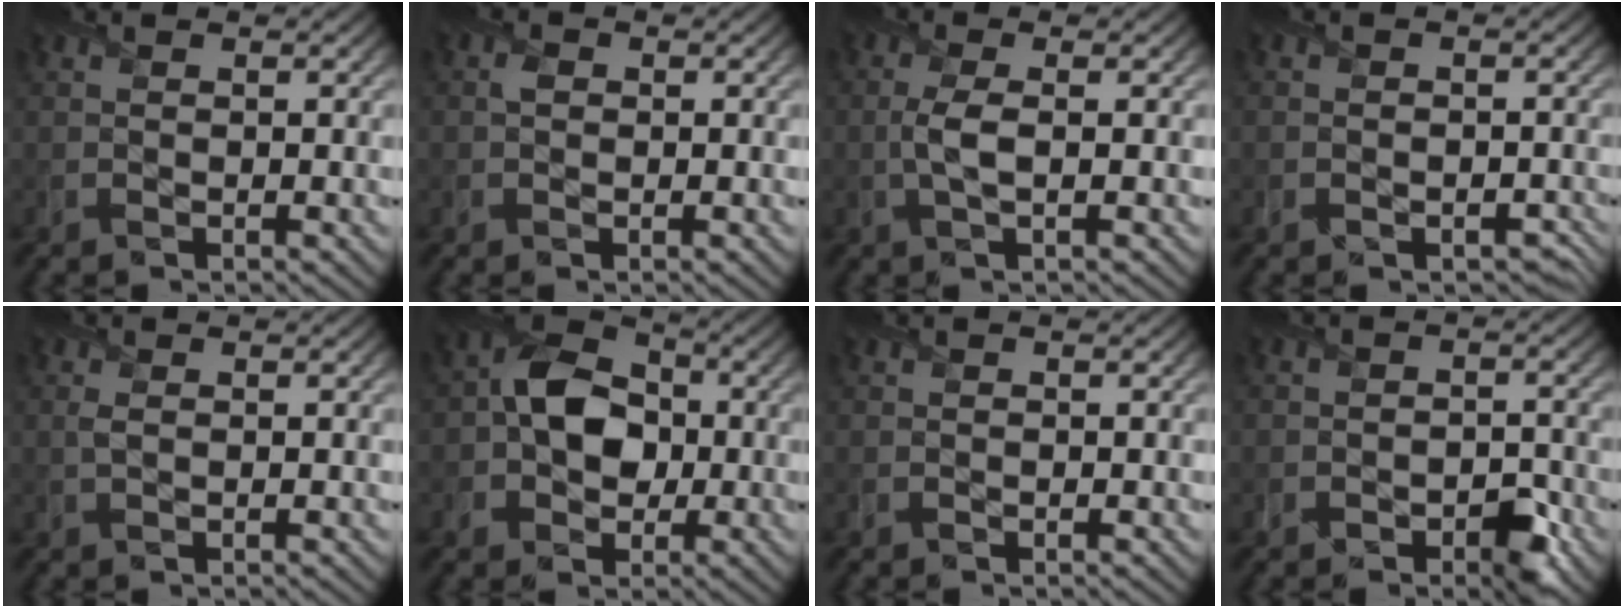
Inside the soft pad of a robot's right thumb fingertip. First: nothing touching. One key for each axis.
{"total": 0.9, "fx": 0.1, "fy": 0.8, "fz": 0.4, "tx": -0.011, "ty": 0.001, "tz": -0.003}
{"total": 2.8, "fx": -0.1, "fy": 0.8, "fz": 2.7, "tx": -0.066, "ty": 0.004, "tz": -0.004}
{"total": 2.2, "fx": -1.1, "fy": 1.8, "fz": 0.8, "tx": -0.003, "ty": -0.003, "tz": -0.011}
{"total": 1.0, "fx": 0.2, "fy": 0.5, "fz": 0.8, "tx": -0.026, "ty": 0.003, "tz": 0.003}
{"total": 8.2, "fx": -0.3, "fy": 6.2, "fz": 5.3, "tx": -0.091, "ty": 0.012, "tz": -0.028}
{"total": 0.0}
{"total": 3.6, "fx": -1.9, "fy": 2.2, "fz": 2.0, "tx": -0.026, "ty": -0.004, "tz": -0.035}